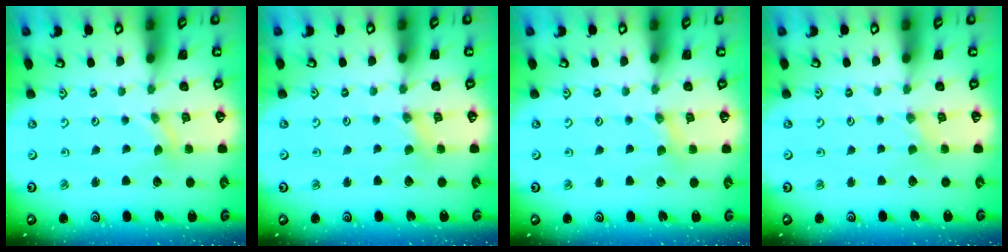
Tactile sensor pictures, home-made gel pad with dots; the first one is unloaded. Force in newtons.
{"total": 1.8, "press": 1.8, "slide": 0.3}
{"total": 1.5, "press": 1.5, "slide": 0.3}
{"total": 0.0}